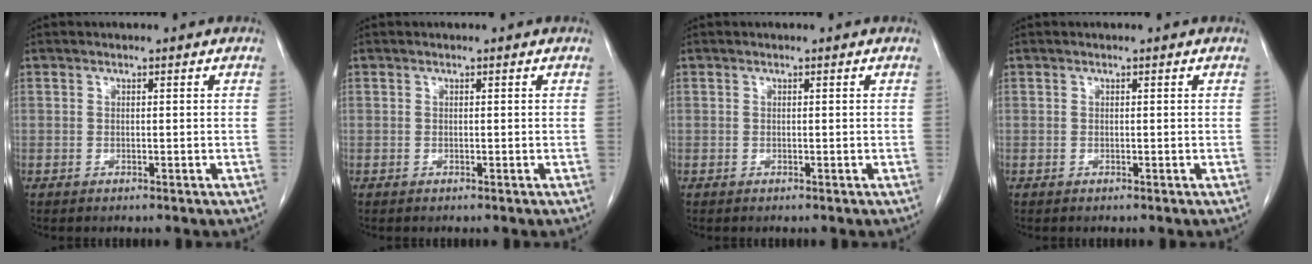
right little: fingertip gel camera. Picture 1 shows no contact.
{"total": 0.0}
{"total": 0.0}
{"total": 0.0}